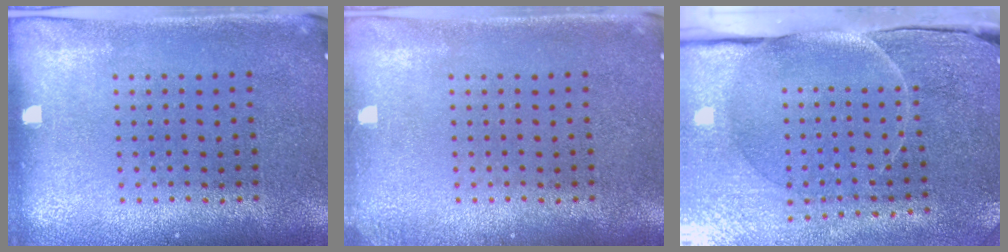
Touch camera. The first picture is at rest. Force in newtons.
{"total": 0.7, "press": 0.7, "slide": 0.2}
{"total": 4.0, "press": 3.6, "slide": 1.7}